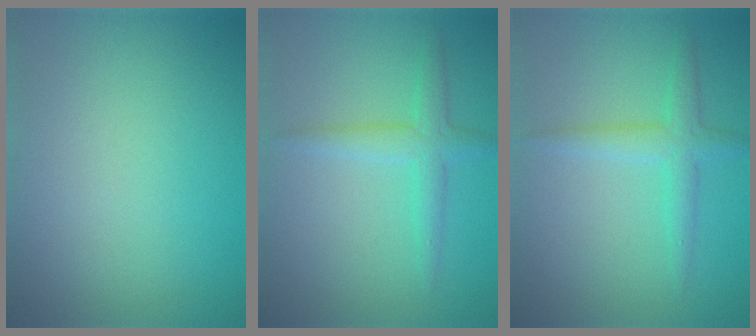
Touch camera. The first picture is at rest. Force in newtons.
{"total": 2.5, "press": 2.5, "slide": 0.1}
{"total": 2.5, "press": 2.5, "slide": 0.1}